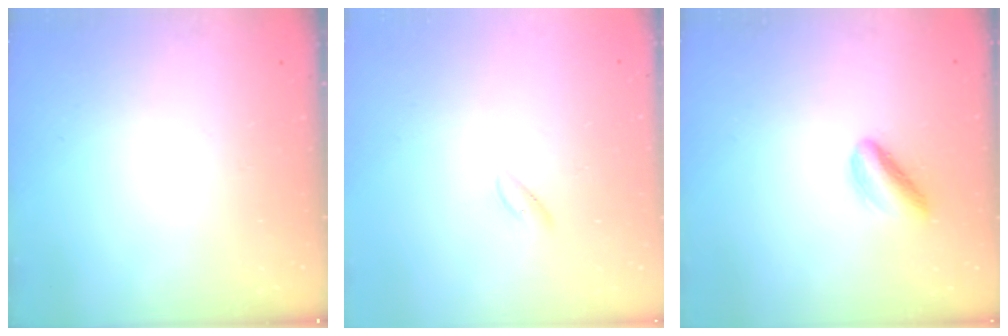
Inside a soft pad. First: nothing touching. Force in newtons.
{"total": 2.0, "press": 1.6, "slide": 1.2}
{"total": 5.7, "press": 5.6, "slide": 0.7}